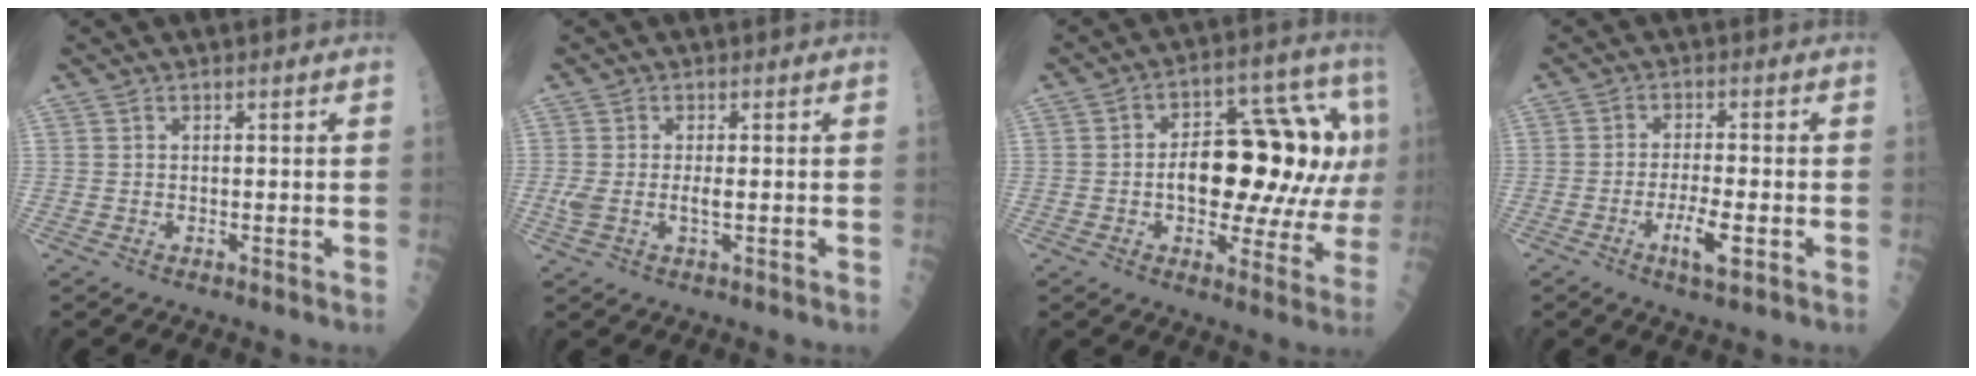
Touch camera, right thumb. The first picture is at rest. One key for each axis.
{"total": 3.7, "fx": -0.3, "fy": 1.3, "fz": 3.4, "tx": -0.086, "ty": 0.002, "tz": -0.005}
{"total": 21.2, "fx": 1.4, "fy": 10.6, "fz": 18.3, "tx": -0.215, "ty": 0.038, "tz": 0.020}
{"total": 5.4, "fx": -2.0, "fy": 0.9, "fz": 5.0, "tx": -0.100, "ty": 0.001, "tz": -0.035}